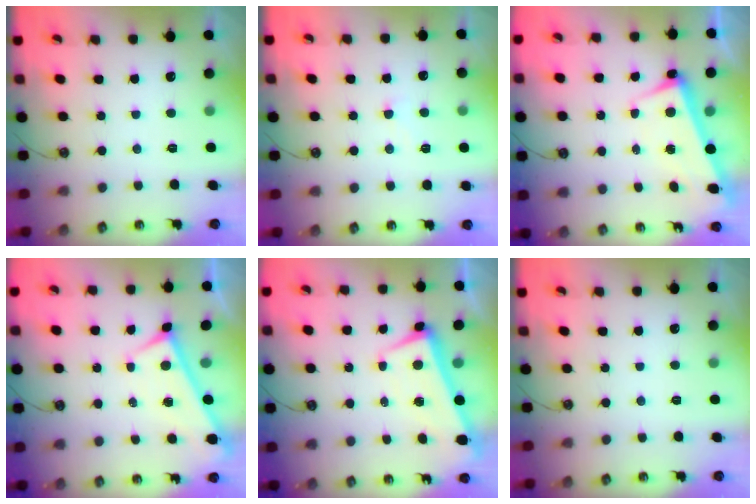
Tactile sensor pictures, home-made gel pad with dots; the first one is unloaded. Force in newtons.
{"total": 2.7, "press": 2.7, "slide": 0.4}
{"total": 2.2, "press": 2.0, "slide": 1.0}
{"total": 0.0}
{"total": 2.0, "press": 1.9, "slide": 0.7}
{"total": 0.0}